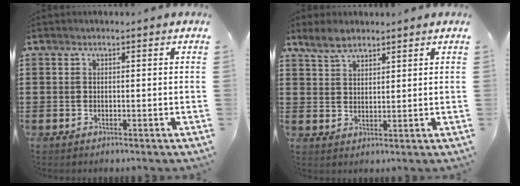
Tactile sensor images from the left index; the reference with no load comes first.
{"total": 3.8, "force": [3.1, 1.6, 1.4], "torque": [-0.036, 0.004, 0.060]}